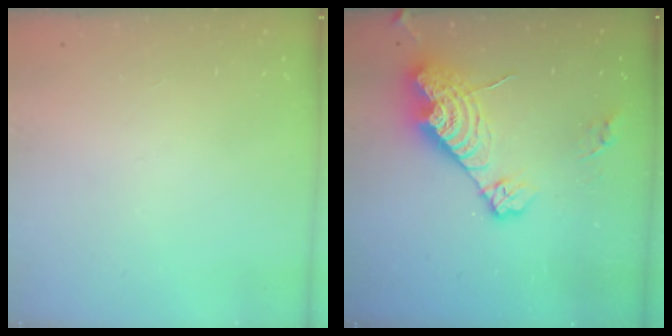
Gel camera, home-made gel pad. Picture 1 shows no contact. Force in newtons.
{"total": 16.2, "press": 16.1, "slide": 1.3}